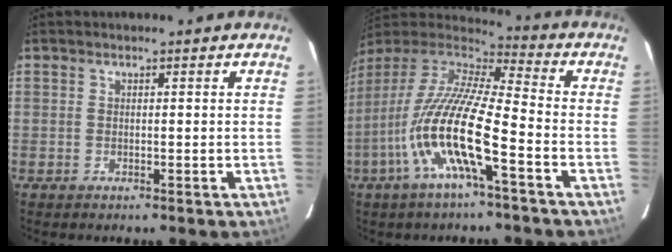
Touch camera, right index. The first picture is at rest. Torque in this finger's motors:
{"motor_torque": [1.51, -0.63, 1.05, 0.21]}